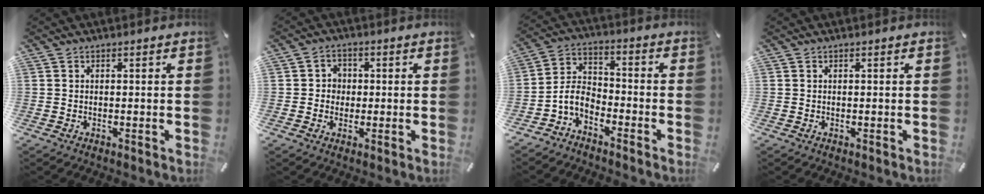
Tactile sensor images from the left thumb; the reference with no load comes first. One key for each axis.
{"total": 3.7, "fx": -0.6, "fy": 3.6, "fz": 0.6, "tx": -0.011, "ty": 0.011, "tz": -0.015}
{"total": 6.9, "fx": -4.9, "fy": 3.9, "fz": 3.0, "tx": -0.072, "ty": 0.013, "tz": -0.097}
{"total": 0.0}